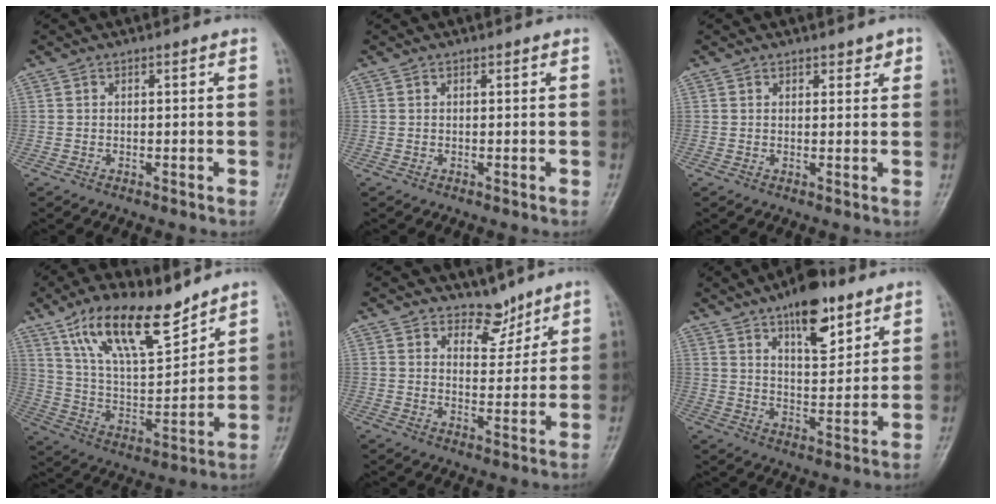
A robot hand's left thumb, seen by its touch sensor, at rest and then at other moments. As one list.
[{"total": 0.0}, {"total": 1.9, "force": [1.4, 1.1, 0.7], "torque": [0.009, -0.006, 0.014]}, {"total": 17.8, "force": [12.2, 6.5, 11.2], "torque": [-0.165, -0.059, 0.230]}, {"total": 5.1, "force": [4.3, 2.7, 0.9], "torque": [0.016, -0.035, 0.072]}, {"total": 12.4, "force": [7.7, 5.1, 8.2], "torque": [-0.096, -0.045, 0.123]}]